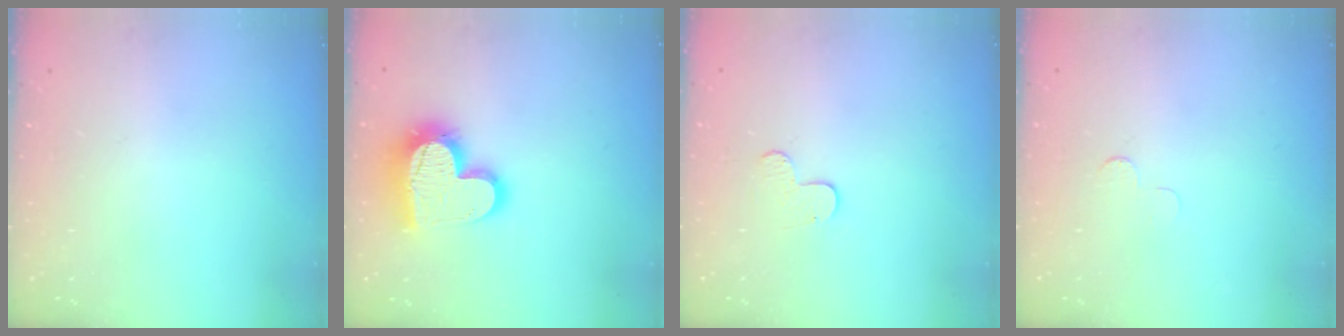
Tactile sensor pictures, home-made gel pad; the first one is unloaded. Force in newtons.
{"total": 17.7, "press": 17.6, "slide": 1.5}
{"total": 3.7, "press": 3.7, "slide": 0.4}
{"total": 2.5, "press": 2.5, "slide": 0.2}